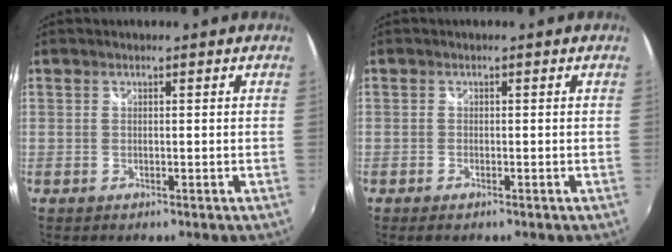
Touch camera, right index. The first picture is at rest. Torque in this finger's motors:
{"motor_torque": [0.28, -0.18, 0.08, 0.00]}